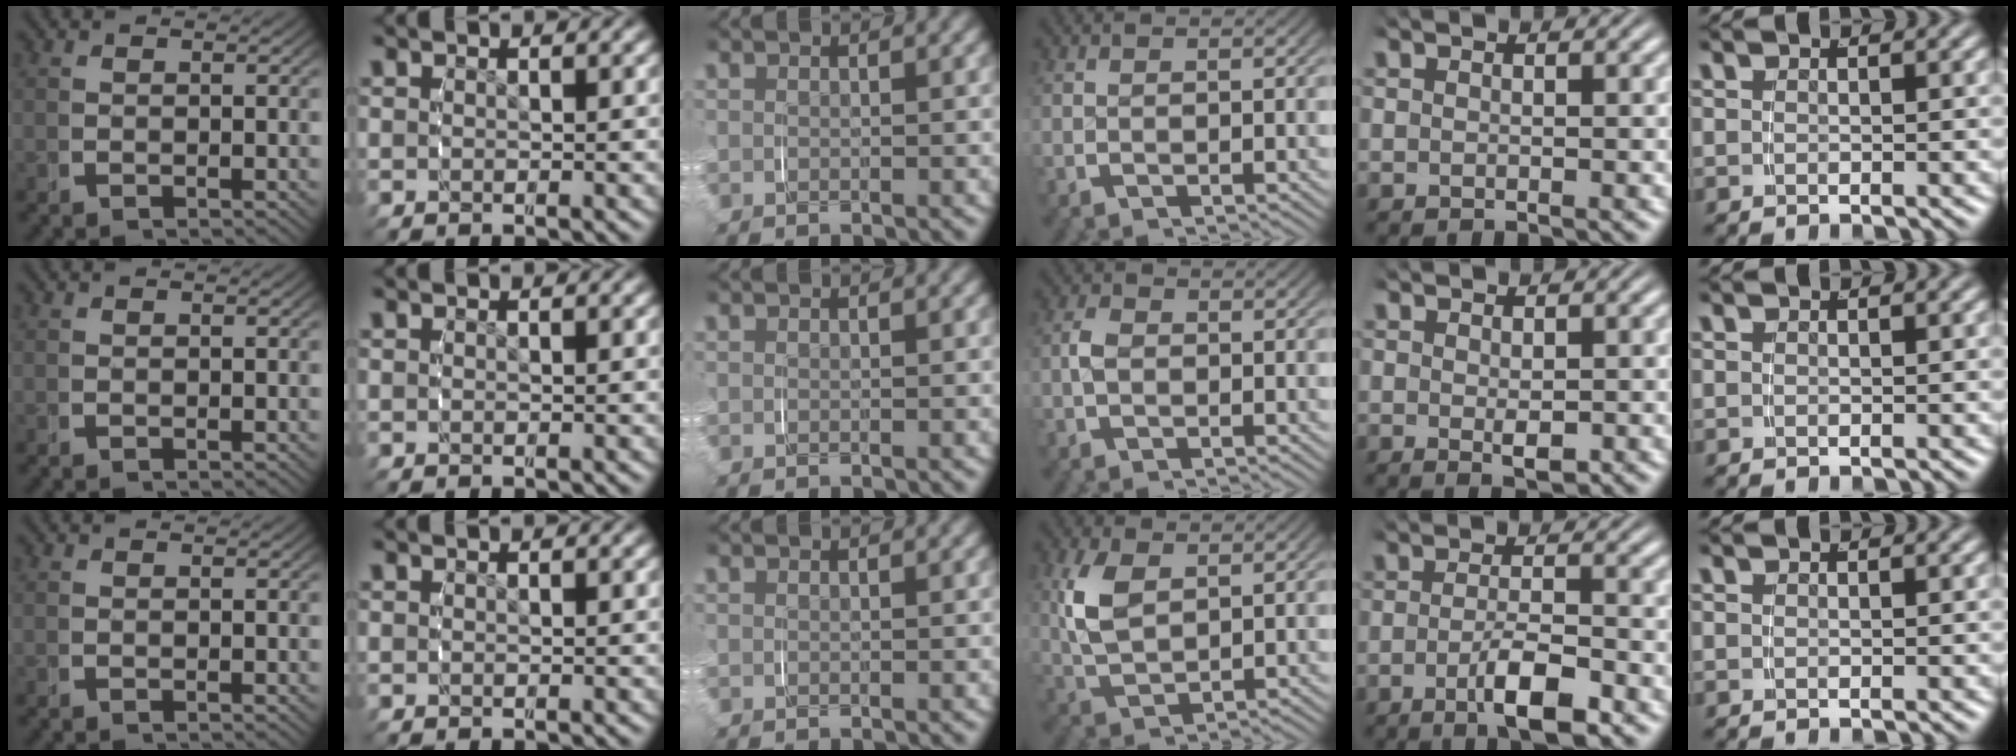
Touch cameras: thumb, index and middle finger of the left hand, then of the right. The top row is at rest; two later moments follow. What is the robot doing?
{"motion": "grasp_and_lifting", "object": "lipstick"}